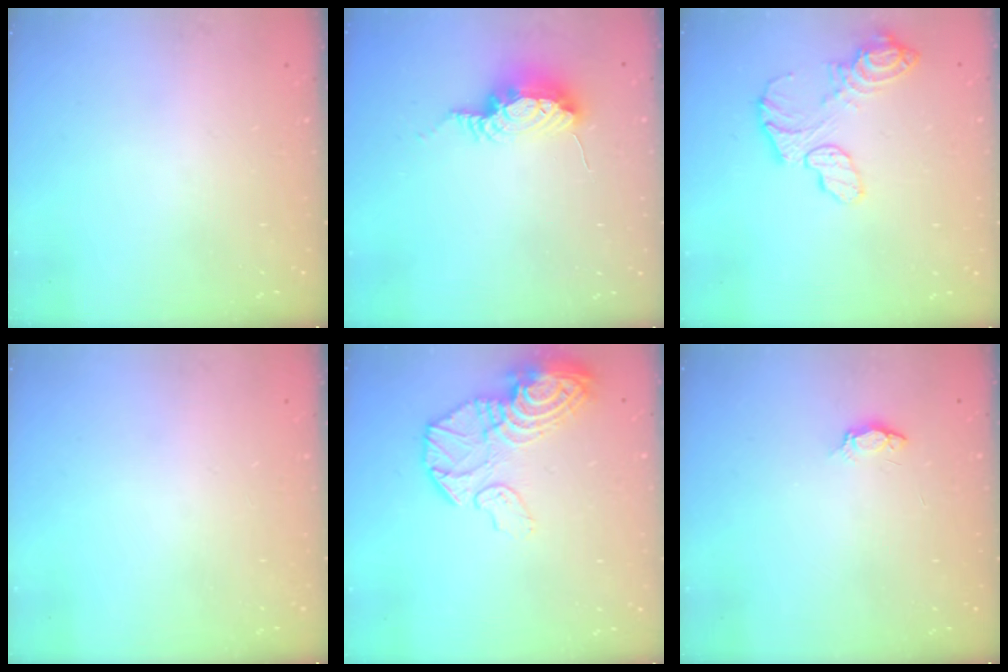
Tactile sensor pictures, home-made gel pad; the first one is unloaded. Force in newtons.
{"total": 8.3, "press": 8.0, "slide": 2.2}
{"total": 11.6, "press": 11.5, "slide": 1.1}
{"total": 0.0}
{"total": 17.4, "press": 16.7, "slide": 5.1}
{"total": 3.3, "press": 3.2, "slide": 0.5}